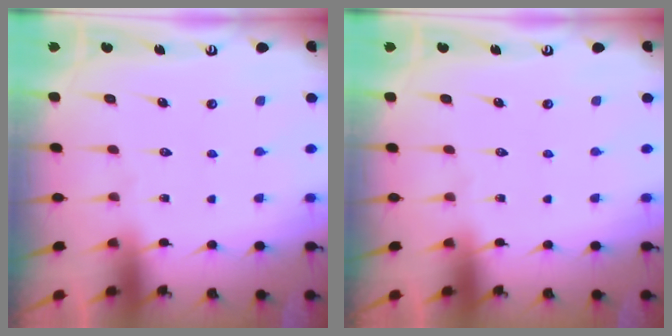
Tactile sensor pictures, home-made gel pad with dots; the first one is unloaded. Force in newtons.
{"total": 0.0}